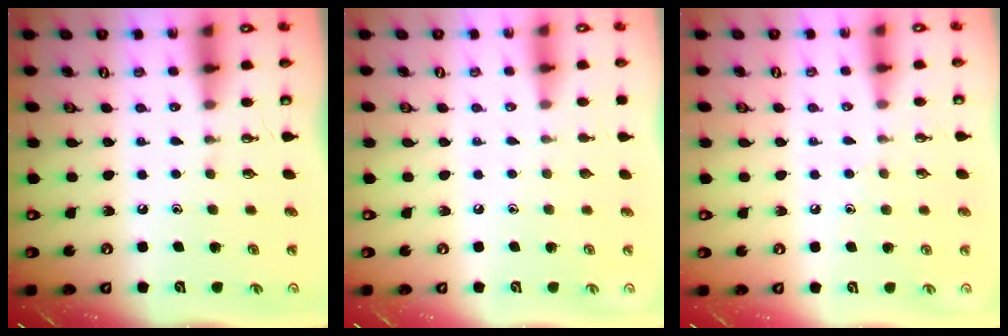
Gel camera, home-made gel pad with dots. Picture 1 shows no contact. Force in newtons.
{"total": 0.0}
{"total": 5.6, "press": 5.6, "slide": 0.5}